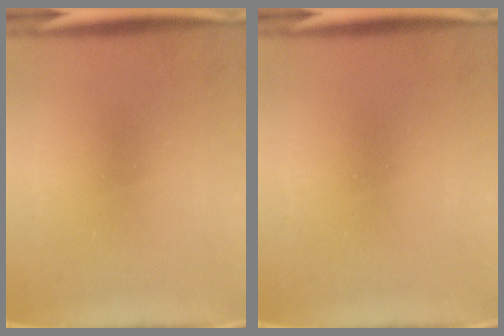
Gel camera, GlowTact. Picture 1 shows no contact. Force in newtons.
{"total": 0.0}